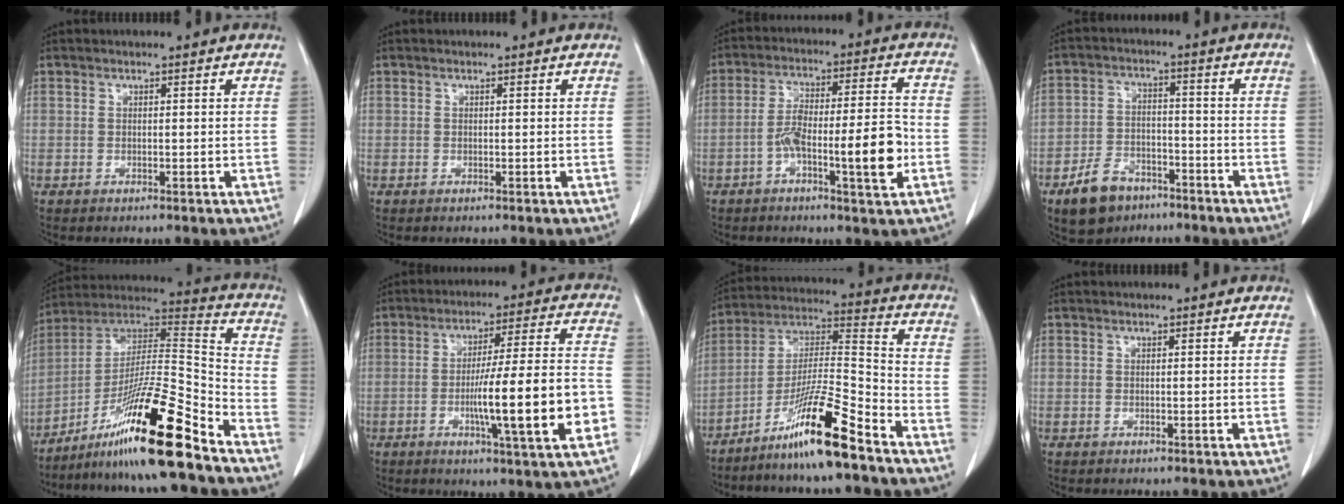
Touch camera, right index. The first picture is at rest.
{"total": 0.0}
{"total": 11.7, "force": [-3.6, 1.6, 11.1], "torque": [-0.184, 0.020, -0.057]}
{"total": 8.2, "force": [-5.5, 5.1, 3.5], "torque": [-0.076, 0.008, -0.089]}
{"total": 19.3, "force": [-13.0, -0.7, 14.3], "torque": [-0.263, -0.001, -0.231]}
{"total": 16.1, "force": [-4.3, 0.1, 15.5], "torque": [-0.236, 0.001, -0.067]}
{"total": 14.3, "force": [-10.1, -0.3, 10.1], "torque": [-0.192, -0.007, -0.182]}
{"total": 0.0}